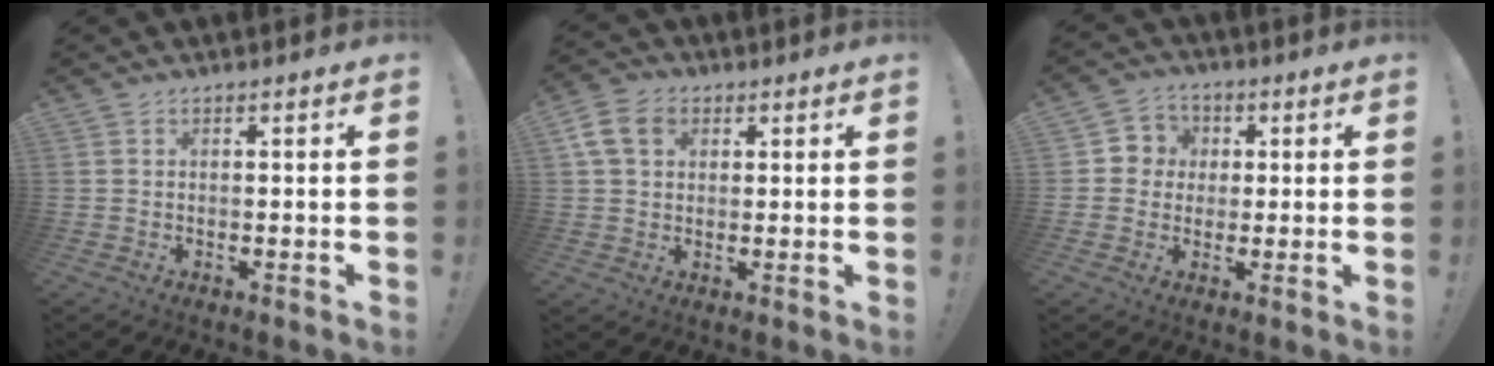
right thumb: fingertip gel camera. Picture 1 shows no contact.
{"total": 9.2, "force": [3.5, 6.8, 5.1], "torque": [-0.089, 0.000, 0.071]}
{"total": 7.1, "force": [0.1, 7.0, 1.3], "torque": [-0.016, 0.008, 0.006]}